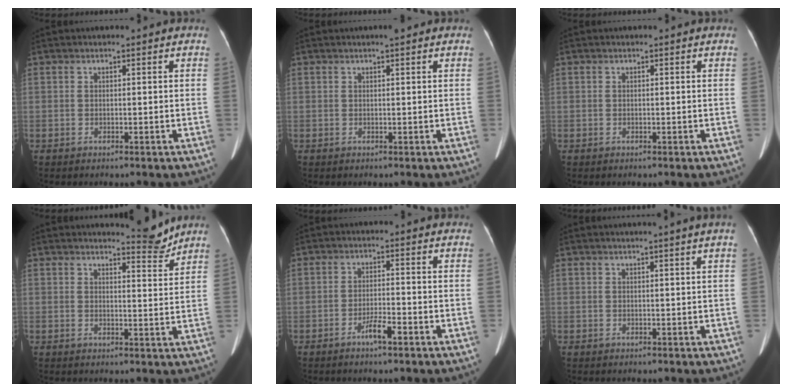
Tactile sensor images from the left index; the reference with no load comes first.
{"total": 1.5, "force": [1.1, 0.2, 1.0], "torque": [-0.016, 0.006, 0.013]}
{"total": 0.0}
{"total": 3.9, "force": [3.9, -0.1, 0.2], "torque": [-0.010, -0.028, 0.047]}
{"total": 3.1, "force": [-2.0, 0.3, 2.3], "torque": [-0.043, -0.001, -0.036]}
{"total": 1.6, "force": [1.2, -0.6, 0.9], "torque": [-0.013, 0.000, 0.023]}